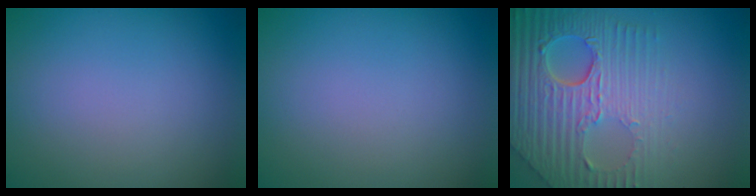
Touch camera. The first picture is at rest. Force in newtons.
{"total": 0.0}
{"total": 9.0, "press": 6.2, "slide": 6.6}